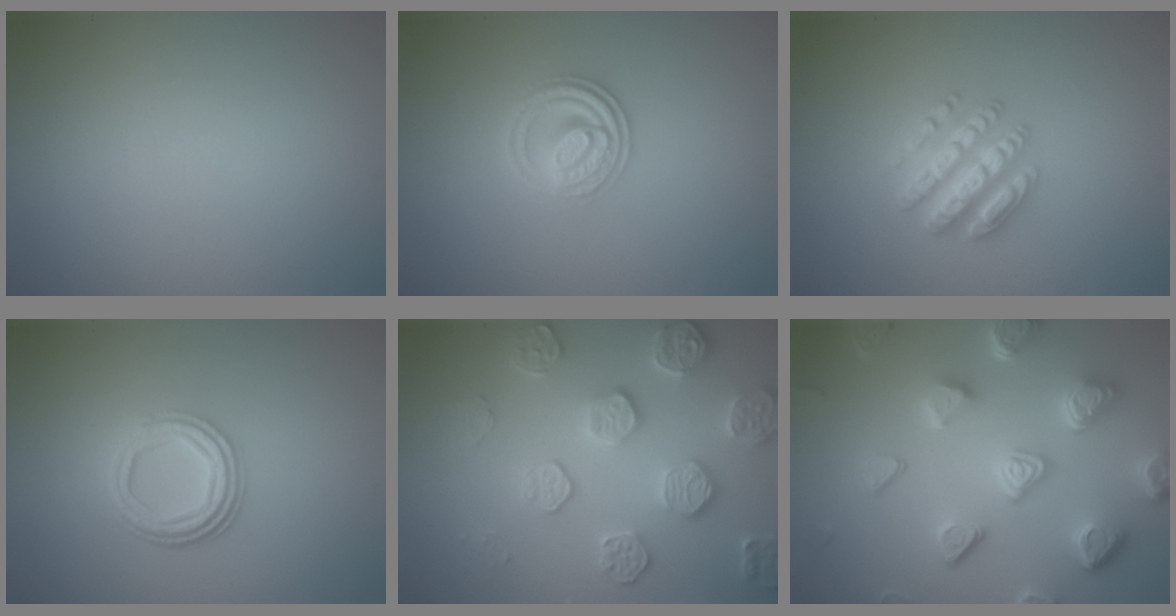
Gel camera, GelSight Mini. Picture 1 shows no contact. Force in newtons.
{"total": 2.7, "press": 2.5, "slide": 0.9}
{"total": 4.7, "press": 4.6, "slide": 0.9}
{"total": 4.4, "press": 3.2, "slide": 3.0}
{"total": 4.6, "press": 4.5, "slide": 0.7}
{"total": 6.9, "press": 5.4, "slide": 4.2}